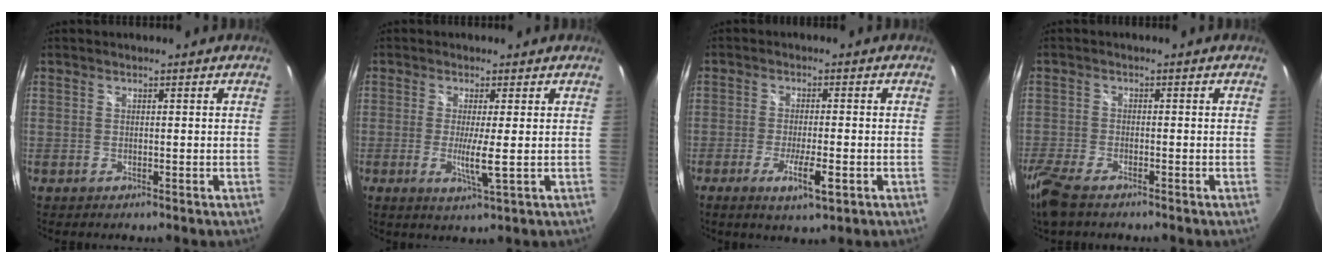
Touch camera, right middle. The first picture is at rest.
{"total": 4.6, "force": [-0.4, -0.6, 4.5], "torque": [-0.085, -0.012, -0.009]}
{"total": 6.1, "force": [-2.7, 0.9, 5.4], "torque": [-0.107, -0.013, -0.044]}
{"total": 8.0, "force": [-6.0, 2.4, 4.6], "torque": [-0.126, -0.029, -0.118]}